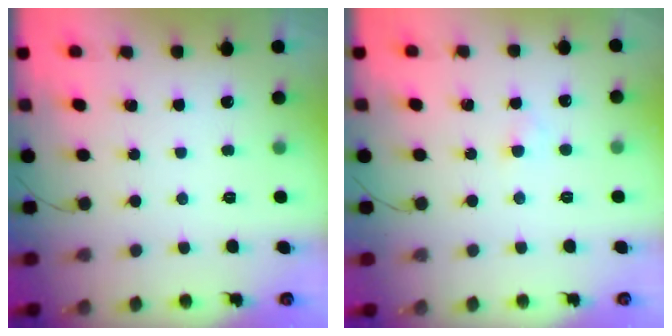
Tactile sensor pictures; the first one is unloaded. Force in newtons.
{"total": 1.6, "press": 1.4, "slide": 0.8}